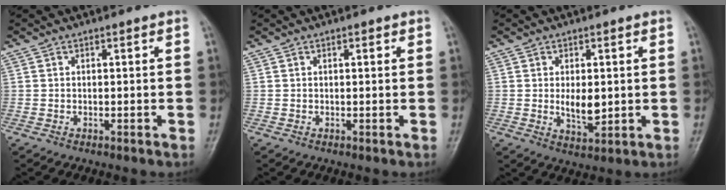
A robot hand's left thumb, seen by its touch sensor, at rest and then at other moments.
{"total": 1.0, "force": [0.4, 0.4, 0.8], "torque": [-0.009, 0.002, 0.004]}
{"total": 5.9, "force": [0.2, 3.0, 5.0], "torque": [-0.071, -0.012, 0.009]}